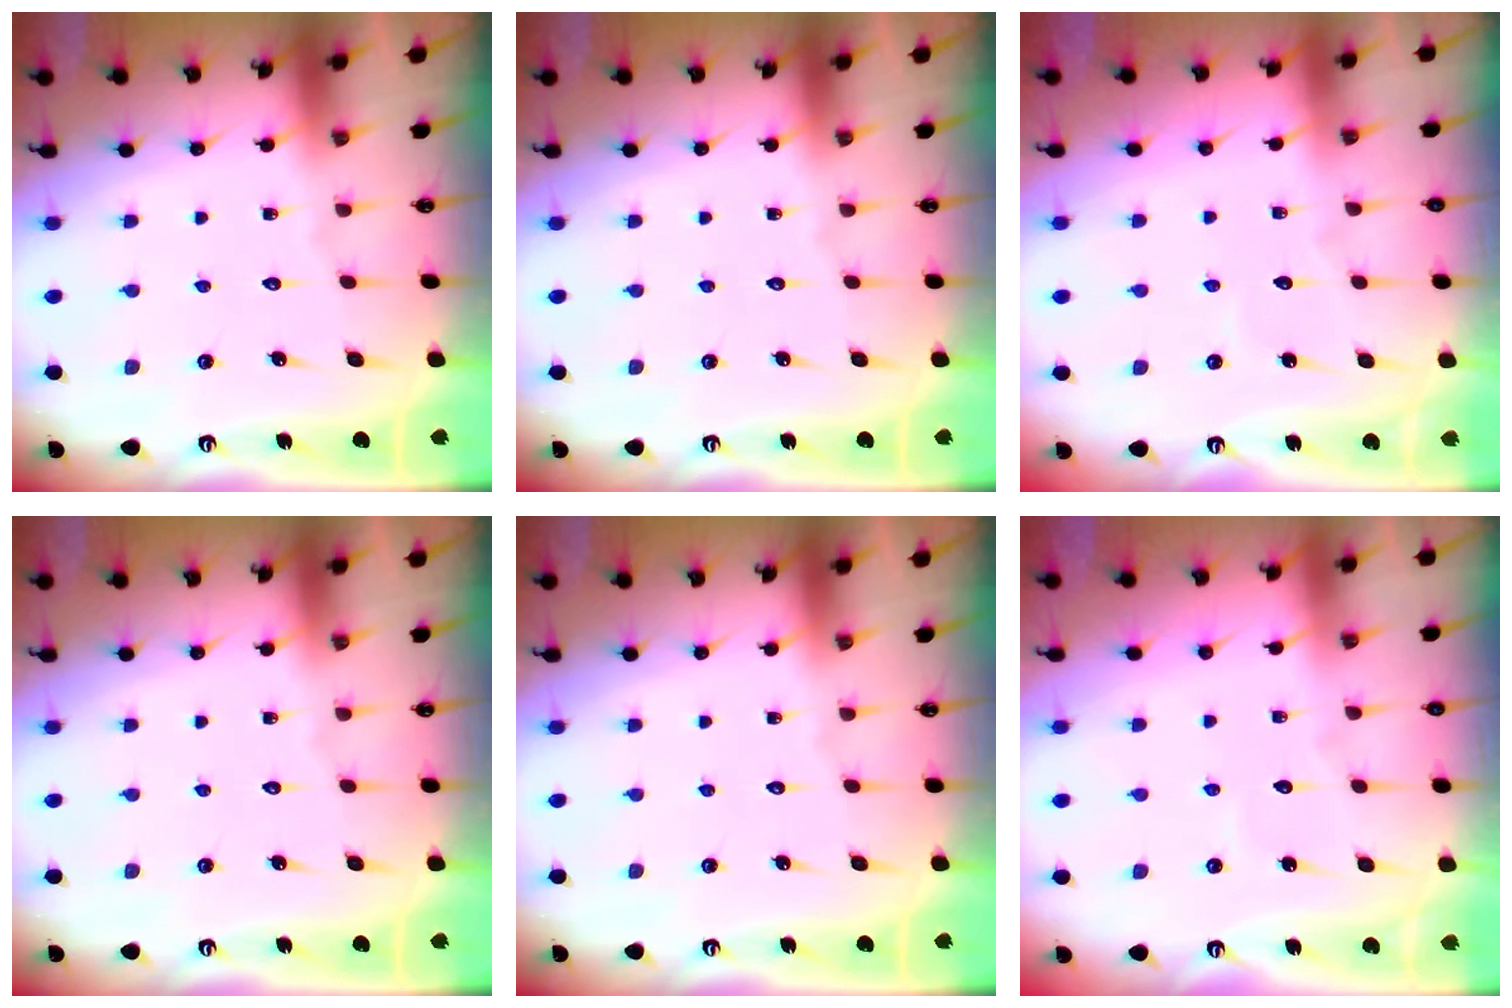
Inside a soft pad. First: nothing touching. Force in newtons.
{"total": 0.0}
{"total": 2.8, "press": 2.8, "slide": 0.3}
{"total": 0.0}
{"total": 0.0}
{"total": 2.8, "press": 2.8, "slide": 0.3}